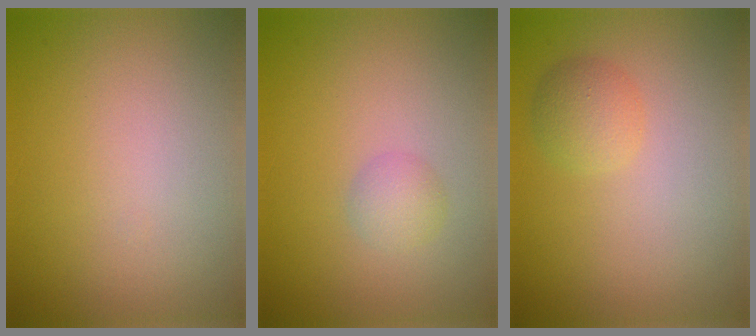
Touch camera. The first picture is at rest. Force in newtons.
{"total": 1.7, "press": 1.7, "slide": 0.0}
{"total": 1.9, "press": 1.9, "slide": 0.1}